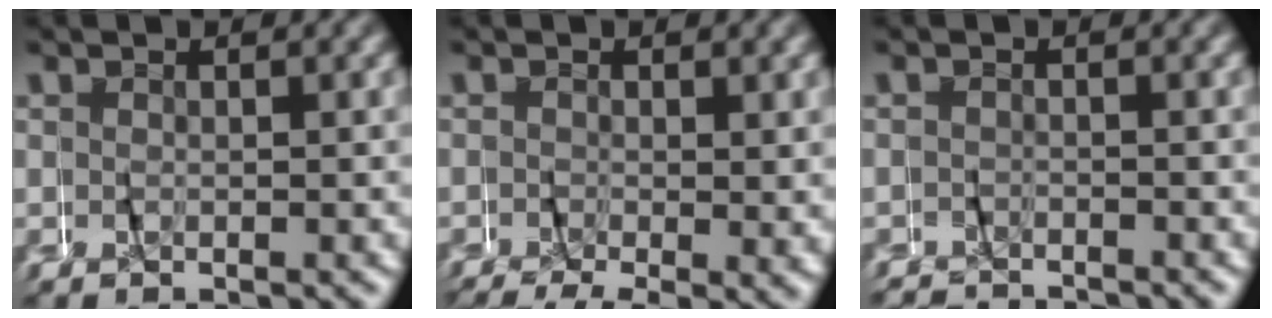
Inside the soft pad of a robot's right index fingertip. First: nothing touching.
{"total": 4.1, "force": [-2.5, 1.7, 2.8], "torque": [-0.036, -0.013, -0.033]}
{"total": 1.4, "force": [-1.0, 0.9, -0.4], "torque": [0.002, 0.005, -0.027]}